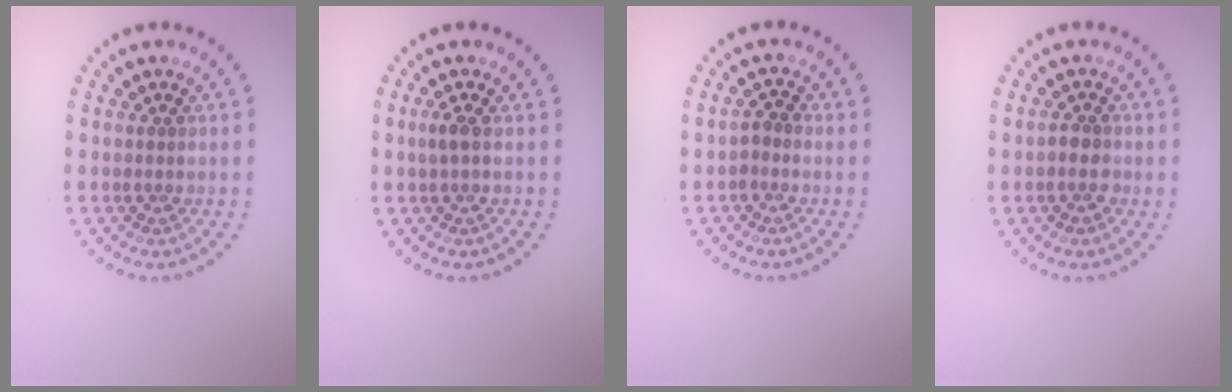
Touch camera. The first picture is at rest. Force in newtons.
{"total": 1.0, "press": 0.9, "slide": 0.4}
{"total": 1.1, "press": 1.0, "slide": 0.5}
{"total": 1.7, "press": 1.6, "slide": 0.7}